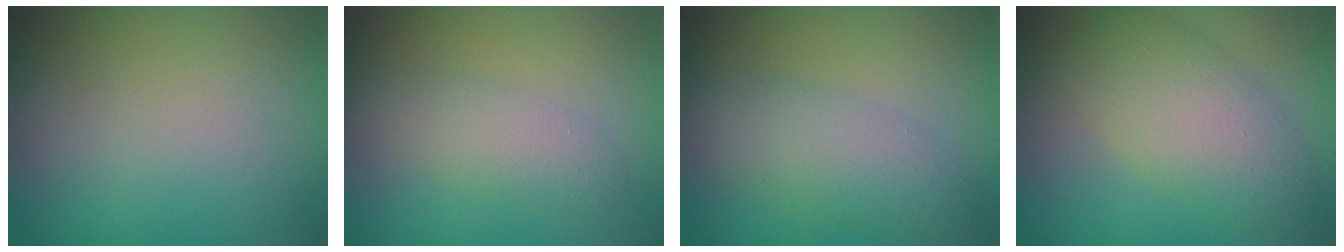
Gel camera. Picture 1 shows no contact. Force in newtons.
{"total": 2.4, "press": 2.4, "slide": 0.2}
{"total": 4.2, "press": 4.2, "slide": 0.1}
{"total": 6.2, "press": 6.2, "slide": 0.3}